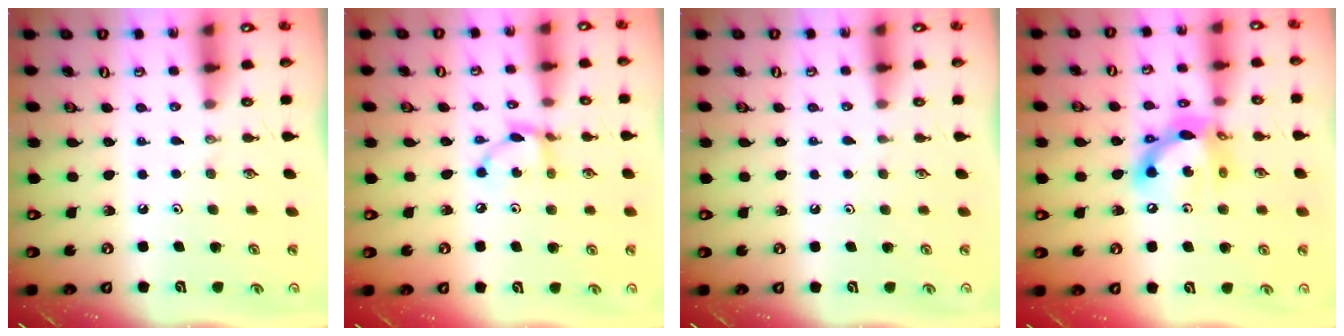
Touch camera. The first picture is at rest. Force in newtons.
{"total": 6.4, "press": 6.4, "slide": 0.2}
{"total": 1.3, "press": 1.2, "slide": 0.3}
{"total": 13.9, "press": 13.8, "slide": 0.9}